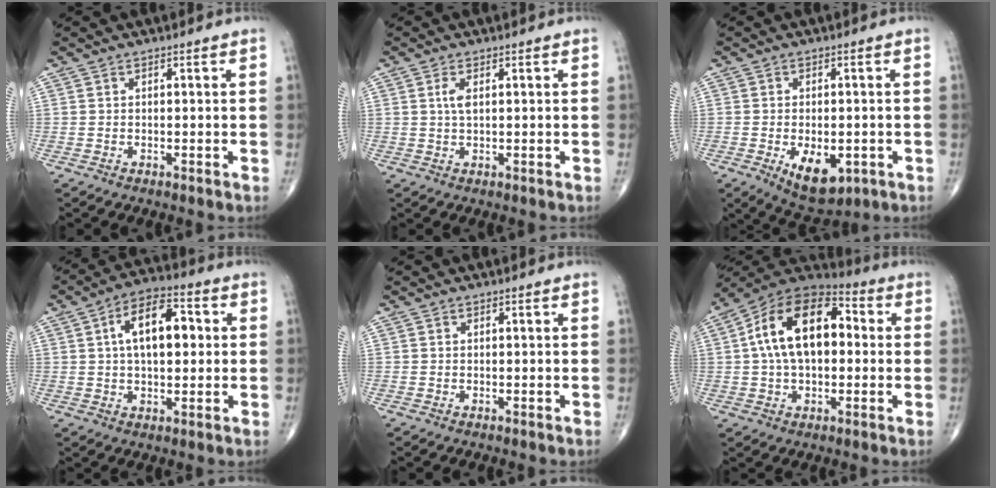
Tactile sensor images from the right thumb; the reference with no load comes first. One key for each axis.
{"total": 2.3, "fx": 0.6, "fy": 1.0, "fz": 2.0, "tx": -0.043, "ty": 0.003, "tz": 0.014}
{"total": 9.2, "fx": -2.9, "fy": 5.0, "fz": 7.2, "tx": -0.096, "ty": -0.005, "tz": -0.029}
{"total": 13.0, "fx": 2.2, "fy": 6.9, "fz": 10.8, "tx": -0.158, "ty": 0.017, "tz": 0.030}
{"total": 0.0}
{"total": 17.7, "fx": 1.9, "fy": 10.6, "fz": 14.1, "tx": -0.224, "ty": 0.036, "tz": 0.023}